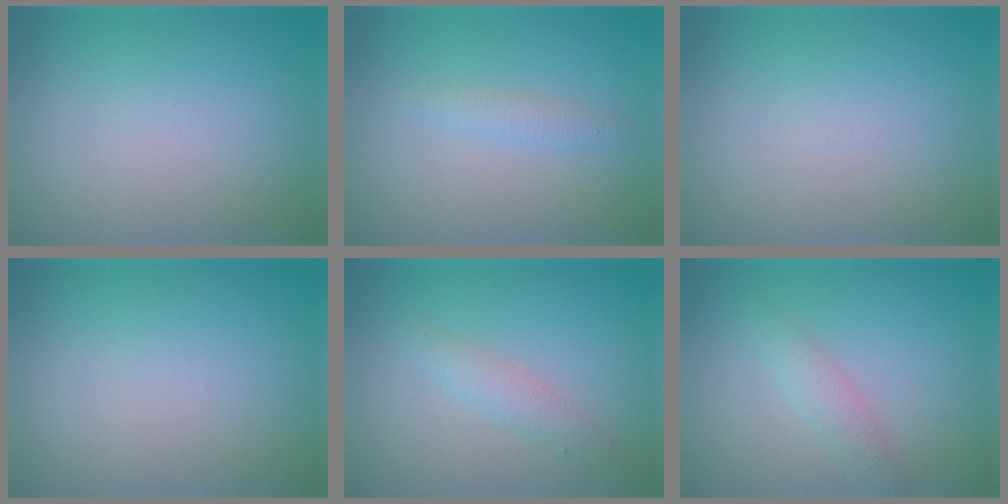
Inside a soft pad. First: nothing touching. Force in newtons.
{"total": 1.1, "press": 1.1, "slide": 0.1}
{"total": 0.0}
{"total": 0.0}
{"total": 1.7, "press": 1.7, "slide": 0.1}
{"total": 1.7, "press": 1.7, "slide": 0.1}